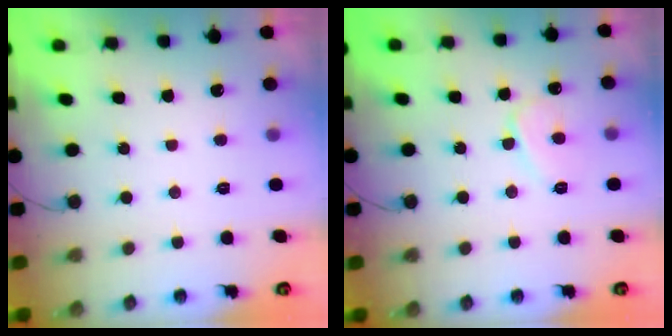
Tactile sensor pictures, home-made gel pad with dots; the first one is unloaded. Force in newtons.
{"total": 6.5, "press": 6.5, "slide": 0.7}